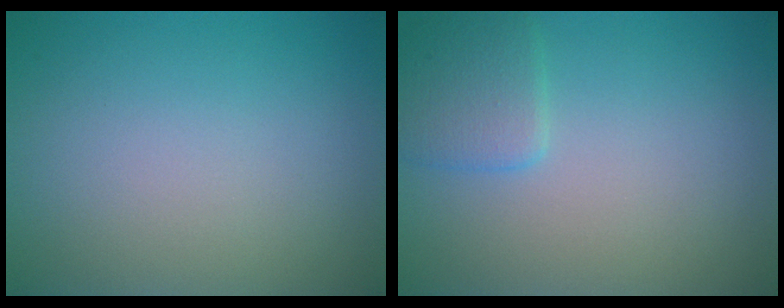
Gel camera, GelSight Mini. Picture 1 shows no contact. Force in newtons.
{"total": 2.3, "press": 2.3, "slide": 0.1}